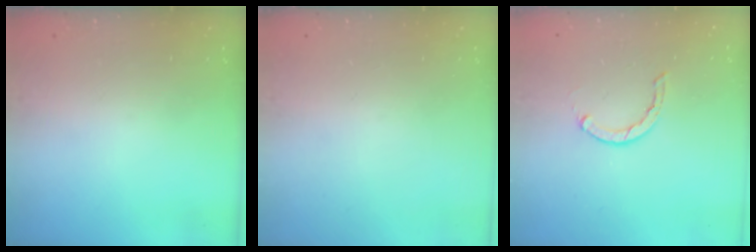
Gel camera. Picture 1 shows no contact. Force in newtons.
{"total": 0.0}
{"total": 1.6, "press": 1.5, "slide": 0.4}